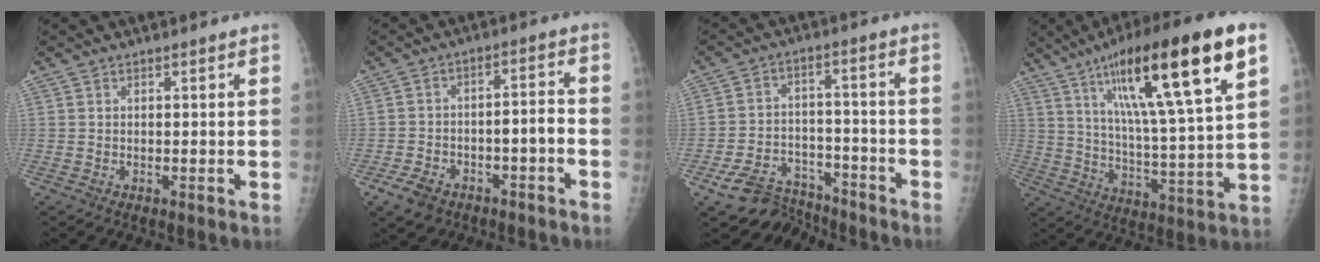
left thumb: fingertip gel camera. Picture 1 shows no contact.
{"total": 8.6, "force": [-4.9, 4.5, 5.4], "torque": [-0.081, 0.047, -0.073]}
{"total": 11.0, "force": [-9.3, 5.6, 1.6], "torque": [-0.007, 0.073, -0.151]}
{"total": 23.6, "force": [11.3, 3.5, 20.5], "torque": [-0.323, -0.023, 0.185]}